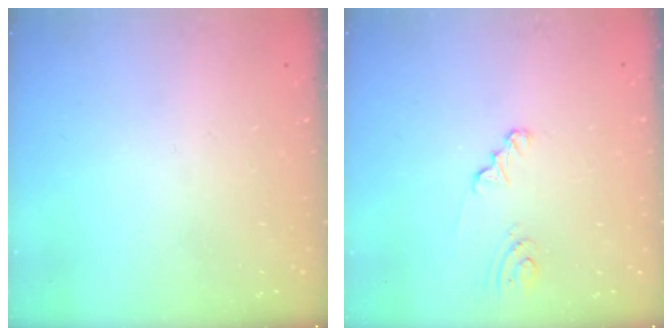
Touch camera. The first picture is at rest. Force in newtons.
{"total": 2.4, "press": 2.4, "slide": 0.2}